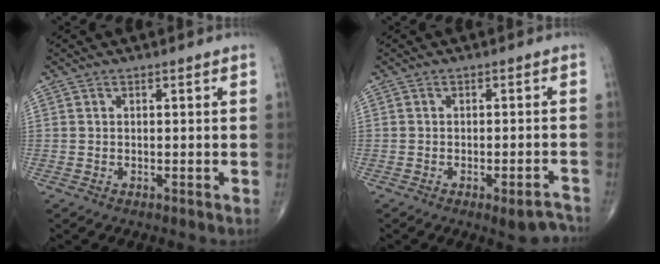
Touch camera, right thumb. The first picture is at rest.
{"total": 6.3, "force": [-4.7, 2.0, 3.8], "torque": [-0.030, 0.027, -0.058]}